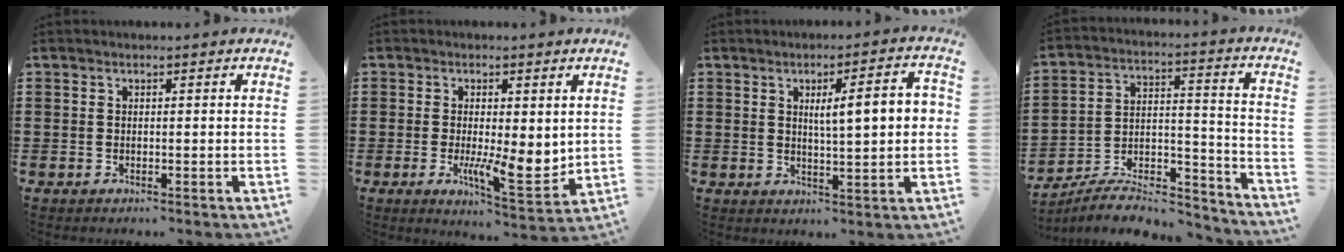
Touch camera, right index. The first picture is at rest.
{"total": 3.0, "force": [1.0, 1.4, 2.5], "torque": [-0.041, -0.004, 0.018]}
{"total": 6.9, "force": [1.5, 1.4, 6.6], "torque": [-0.117, 0.002, 0.018]}
{"total": 8.2, "force": [-7.5, 2.0, 2.8], "torque": [-0.042, 0.018, -0.145]}